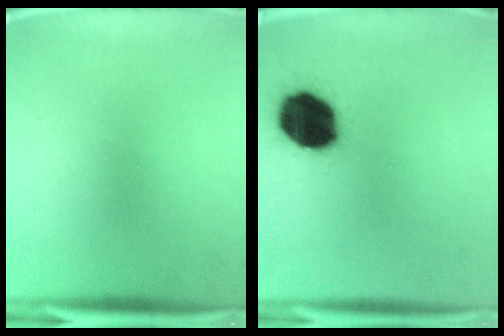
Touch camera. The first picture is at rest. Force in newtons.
{"total": 19.8}